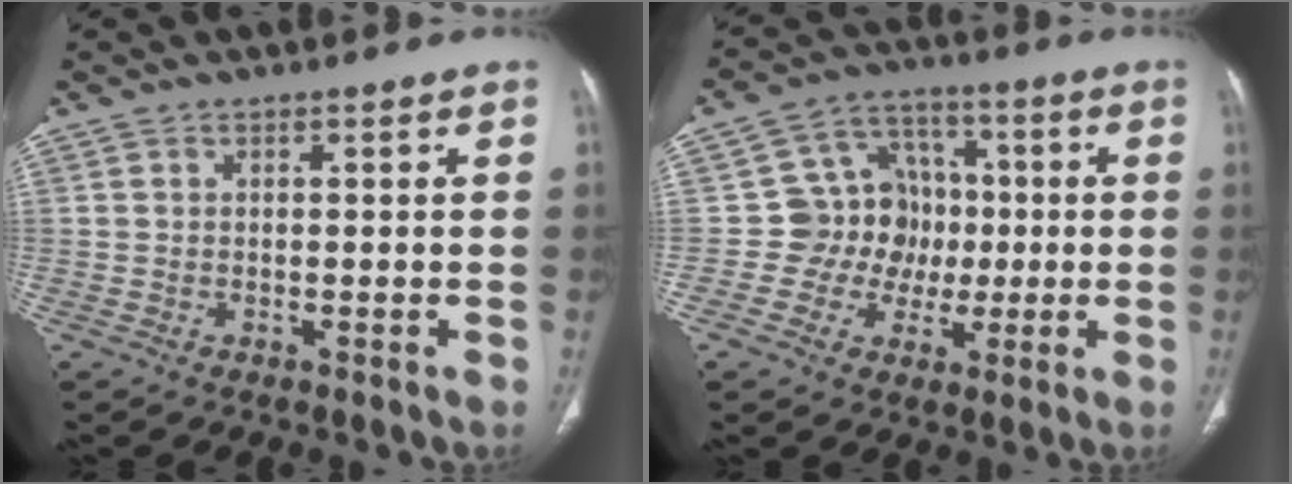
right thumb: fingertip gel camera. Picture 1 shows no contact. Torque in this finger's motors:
{"motor_torque": [0.78, 0.58, 0.37, 0.27, 0.00]}